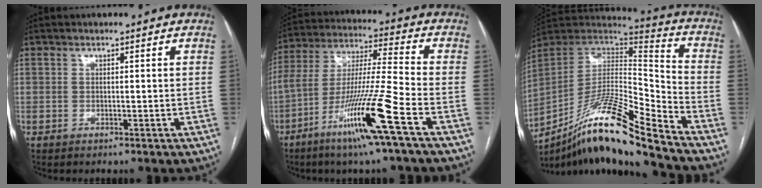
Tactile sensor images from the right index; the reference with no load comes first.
{"total": 15.8, "force": [-7.9, -1.2, 13.6], "torque": [-0.272, -0.023, -0.148]}
{"total": 19.2, "force": [-14.1, 0.6, 12.9], "torque": [-0.254, -0.003, -0.258]}